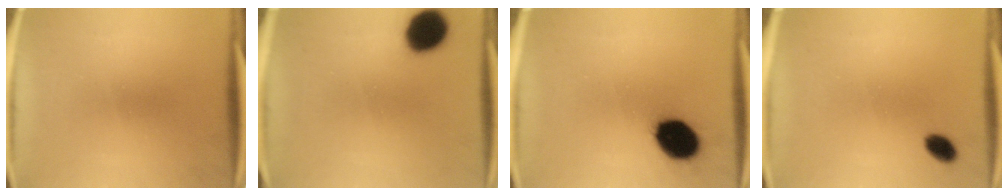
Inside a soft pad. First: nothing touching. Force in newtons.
{"total": 11.3}
{"total": 12.9}
{"total": 3.1}